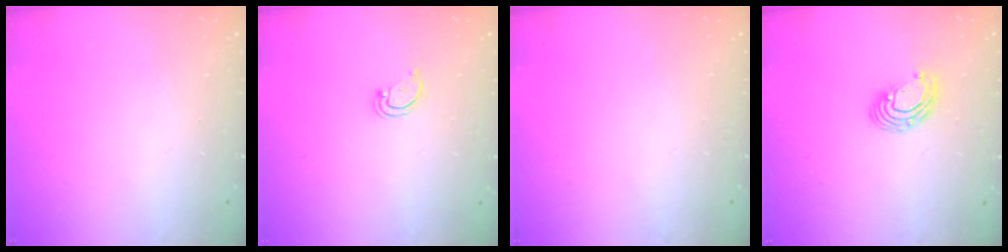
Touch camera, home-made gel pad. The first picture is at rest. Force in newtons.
{"total": 1.8, "press": 1.8, "slide": 0.2}
{"total": 0.0}
{"total": 6.7, "press": 6.6, "slide": 0.7}